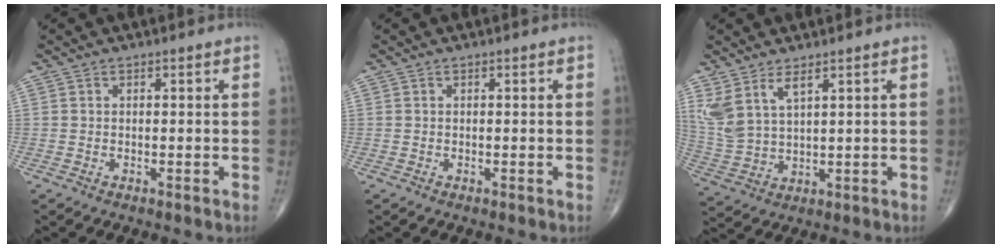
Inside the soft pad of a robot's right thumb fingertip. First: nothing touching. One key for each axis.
{"total": 0.0}
{"total": 7.8, "fx": 4.5, "fy": 3.1, "fz": 5.6, "tx": -0.123, "ty": -0.019, "tz": 0.105}